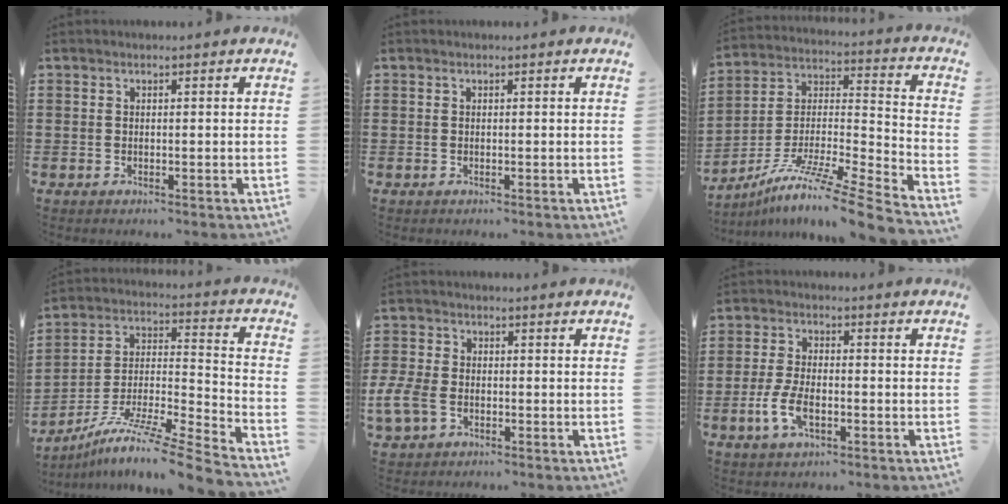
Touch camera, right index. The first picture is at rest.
{"total": 0.0}
{"total": 10.0, "force": [-8.0, -0.5, 6.0], "torque": [-0.101, -0.002, -0.158]}
{"total": 9.2, "force": [-7.3, -0.2, 5.5], "torque": [-0.090, 0.000, -0.146]}
{"total": 5.0, "force": [-1.9, 3.1, 3.4], "torque": [-0.100, -0.009, -0.043]}
{"total": 5.3, "force": [-1.7, 2.6, 4.3], "torque": [-0.100, -0.002, -0.036]}